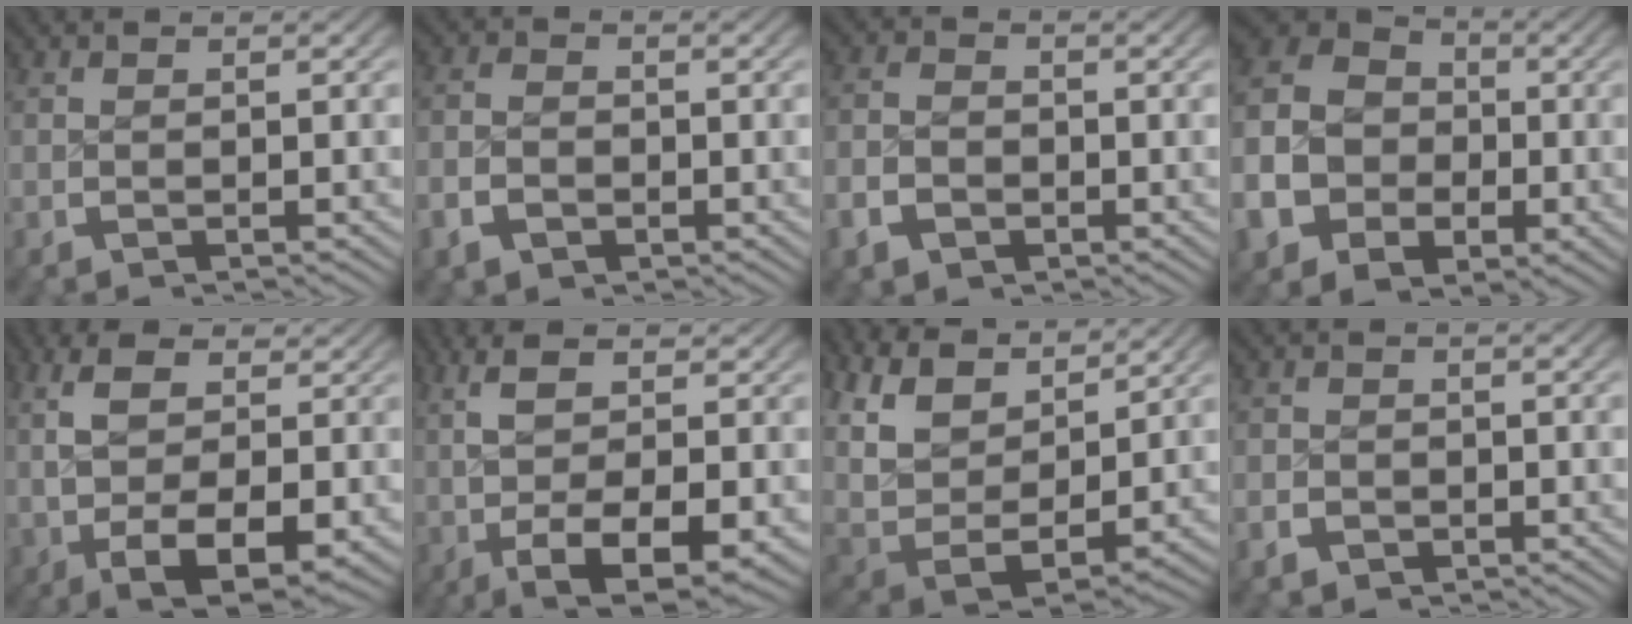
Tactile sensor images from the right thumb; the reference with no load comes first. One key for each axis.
{"total": 3.0, "fx": -1.3, "fy": 2.3, "fz": 1.4, "tx": -0.027, "ty": -0.004, "tz": -0.024}
{"total": 3.7, "fx": -1.5, "fy": 2.9, "fz": 1.8, "tx": -0.033, "ty": -0.006, "tz": -0.026}
{"total": 14.6, "fx": -0.9, "fy": 12.0, "fz": 8.3, "tx": -0.174, "ty": -0.022, "tz": -0.016}
{"total": 11.0, "fx": -0.6, "fy": 6.9, "fz": 8.5, "tx": -0.186, "ty": -0.048, "tz": 0.020}
{"total": 9.9, "fx": -0.9, "fy": 4.8, "fz": 8.6, "tx": -0.172, "ty": -0.034, "tz": 0.008}
{"total": 12.0, "fx": 1.9, "fy": 8.4, "fz": 8.4, "tx": -0.223, "ty": -0.051, "tz": 0.056}
{"total": 2.2, "fx": -1.3, "fy": 1.7, "fz": 0.3, "tx": -0.006, "ty": -0.005, "tz": -0.026}